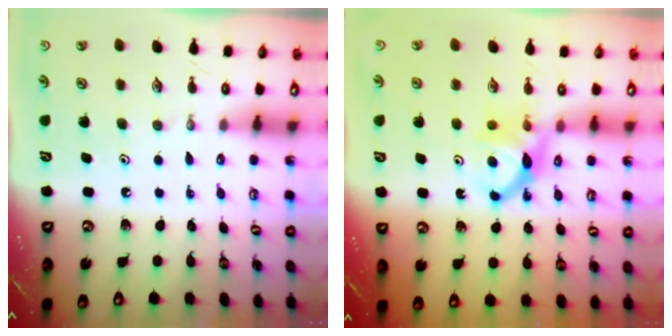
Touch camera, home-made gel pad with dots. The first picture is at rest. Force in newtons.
{"total": 7.5, "press": 7.5, "slide": 0.5}